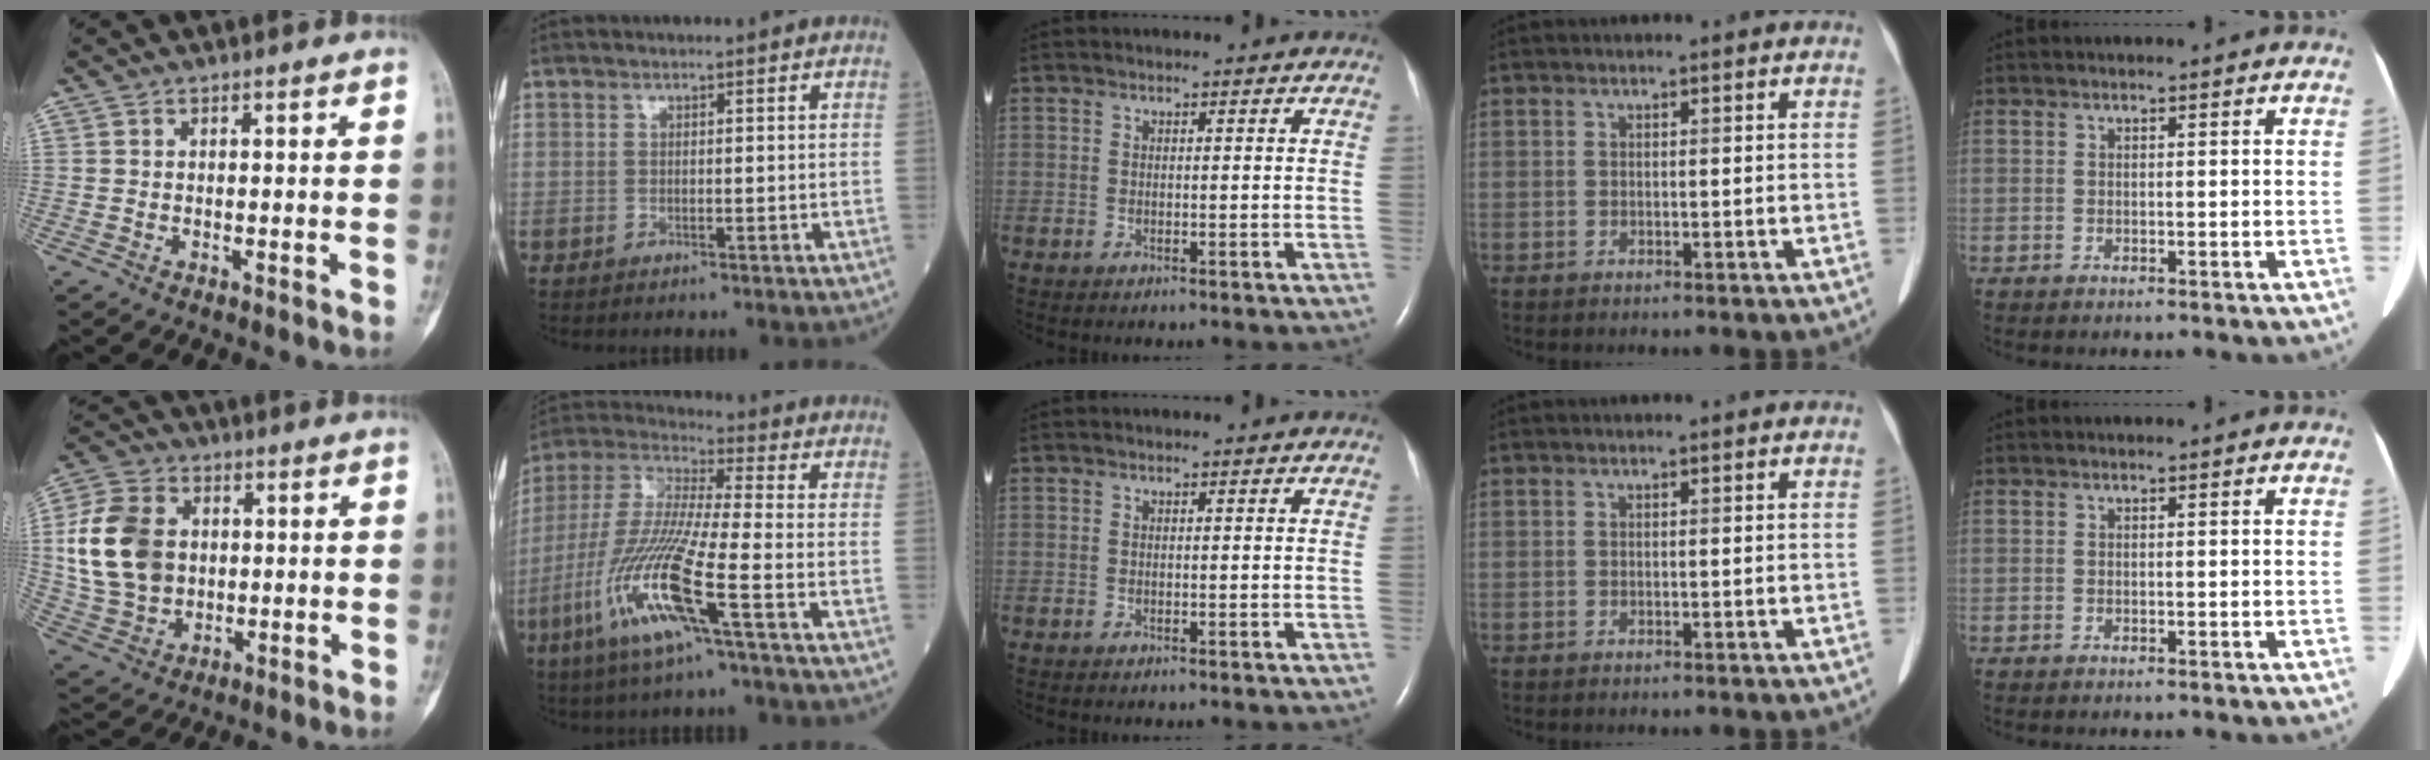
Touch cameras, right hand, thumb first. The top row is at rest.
{"thumb": {"total": 15.8, "force": [1.9, 12.1, 9.9], "torque": [-0.173, 0.005, 0.040]}, "index": {"total": 15.4, "force": [-6.4, 0.2, 14.0], "torque": [-0.302, -0.019, -0.130]}}